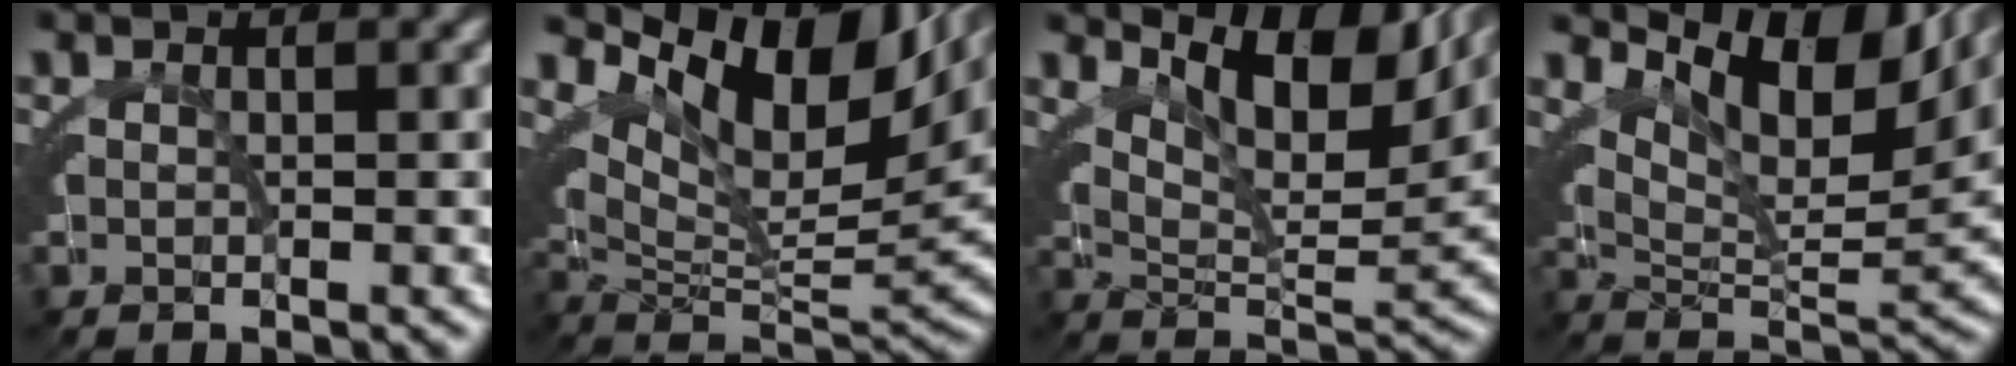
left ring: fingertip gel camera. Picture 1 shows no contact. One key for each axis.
{"total": 15.4, "fx": 6.8, "fy": 7.5, "fz": 11.7, "tx": -0.165, "ty": 0.026, "tz": 0.098}
{"total": 9.4, "fx": 5.8, "fy": 3.1, "fz": 6.8, "tx": -0.087, "ty": 0.015, "tz": 0.088}
{"total": 10.9, "fx": 6.4, "fy": 3.8, "fz": 8.0, "tx": -0.110, "ty": 0.016, "tz": 0.099}